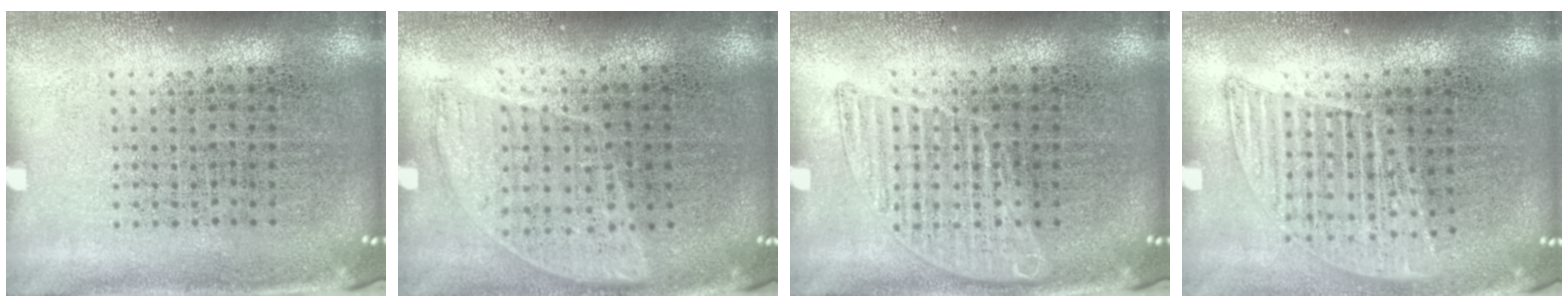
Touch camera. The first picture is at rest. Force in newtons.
{"total": 0.9, "press": 0.8, "slide": 0.5}
{"total": 1.6, "press": 1.6, "slide": 0.2}
{"total": 1.2, "press": 1.1, "slide": 0.4}